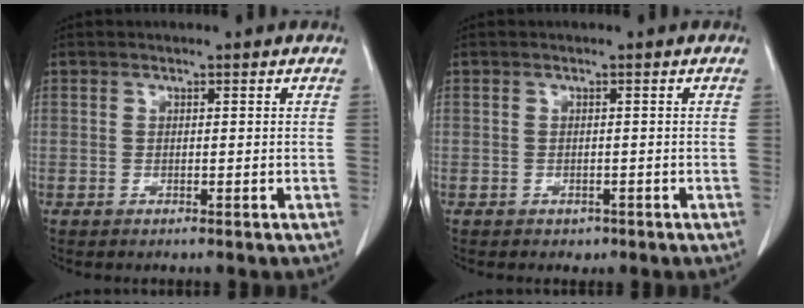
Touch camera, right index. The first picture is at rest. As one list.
[{"total": 1.1, "force": [-0.7, 0.8, 0.2], "torque": [-0.002, 0.002, -0.007]}]